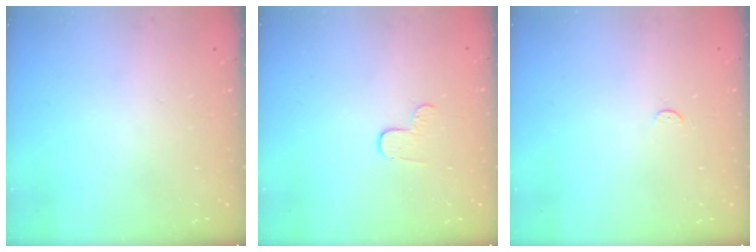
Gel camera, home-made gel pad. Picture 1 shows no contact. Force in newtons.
{"total": 5.5, "press": 5.5, "slide": 0.6}
{"total": 2.5, "press": 2.5, "slide": 0.3}